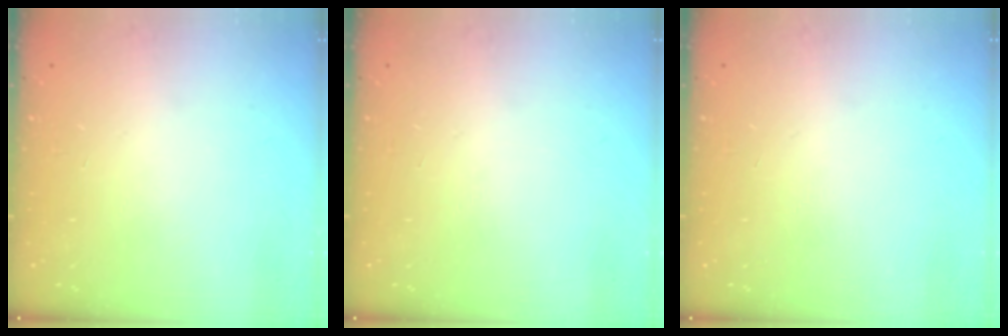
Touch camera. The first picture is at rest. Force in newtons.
{"total": 0.0}
{"total": 0.0}